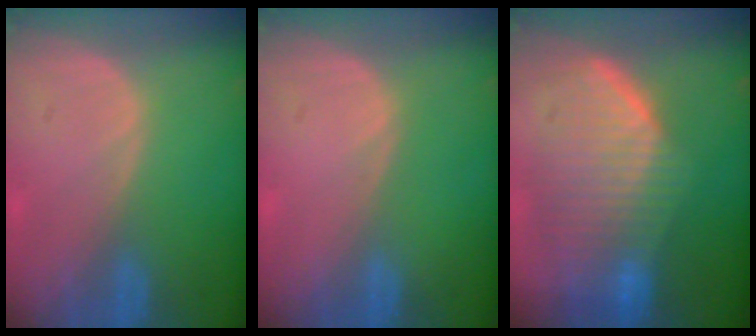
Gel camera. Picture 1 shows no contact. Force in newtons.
{"total": 0.0}
{"total": 10.1, "press": 9.0, "slide": 4.6}